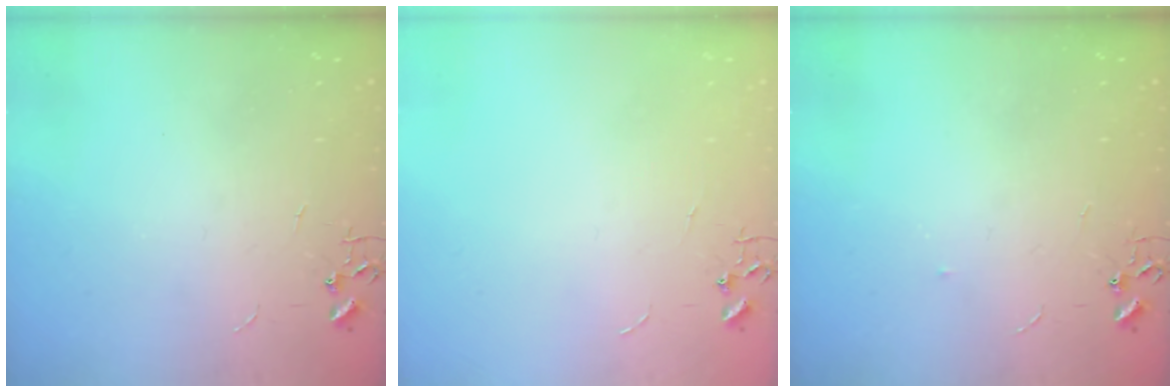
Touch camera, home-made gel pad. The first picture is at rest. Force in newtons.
{"total": 0.0}
{"total": 2.7, "press": 2.7, "slide": 0.4}